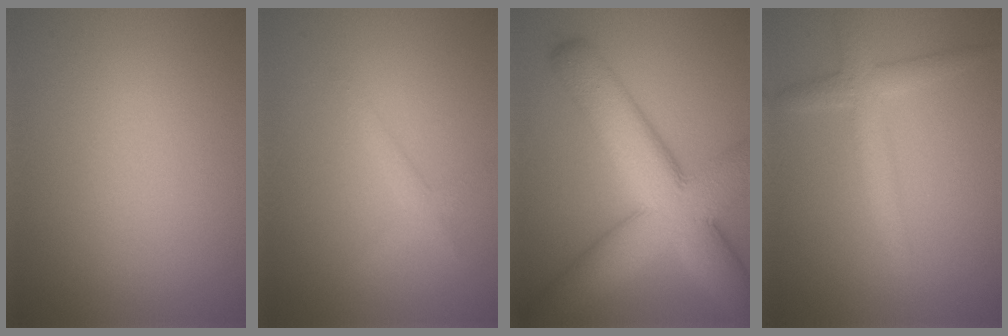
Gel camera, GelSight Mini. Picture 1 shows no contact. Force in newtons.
{"total": 1.3, "press": 1.3, "slide": 0.1}
{"total": 11.6, "press": 11.6, "slide": 0.7}
{"total": 3.0, "press": 3.0, "slide": 0.0}